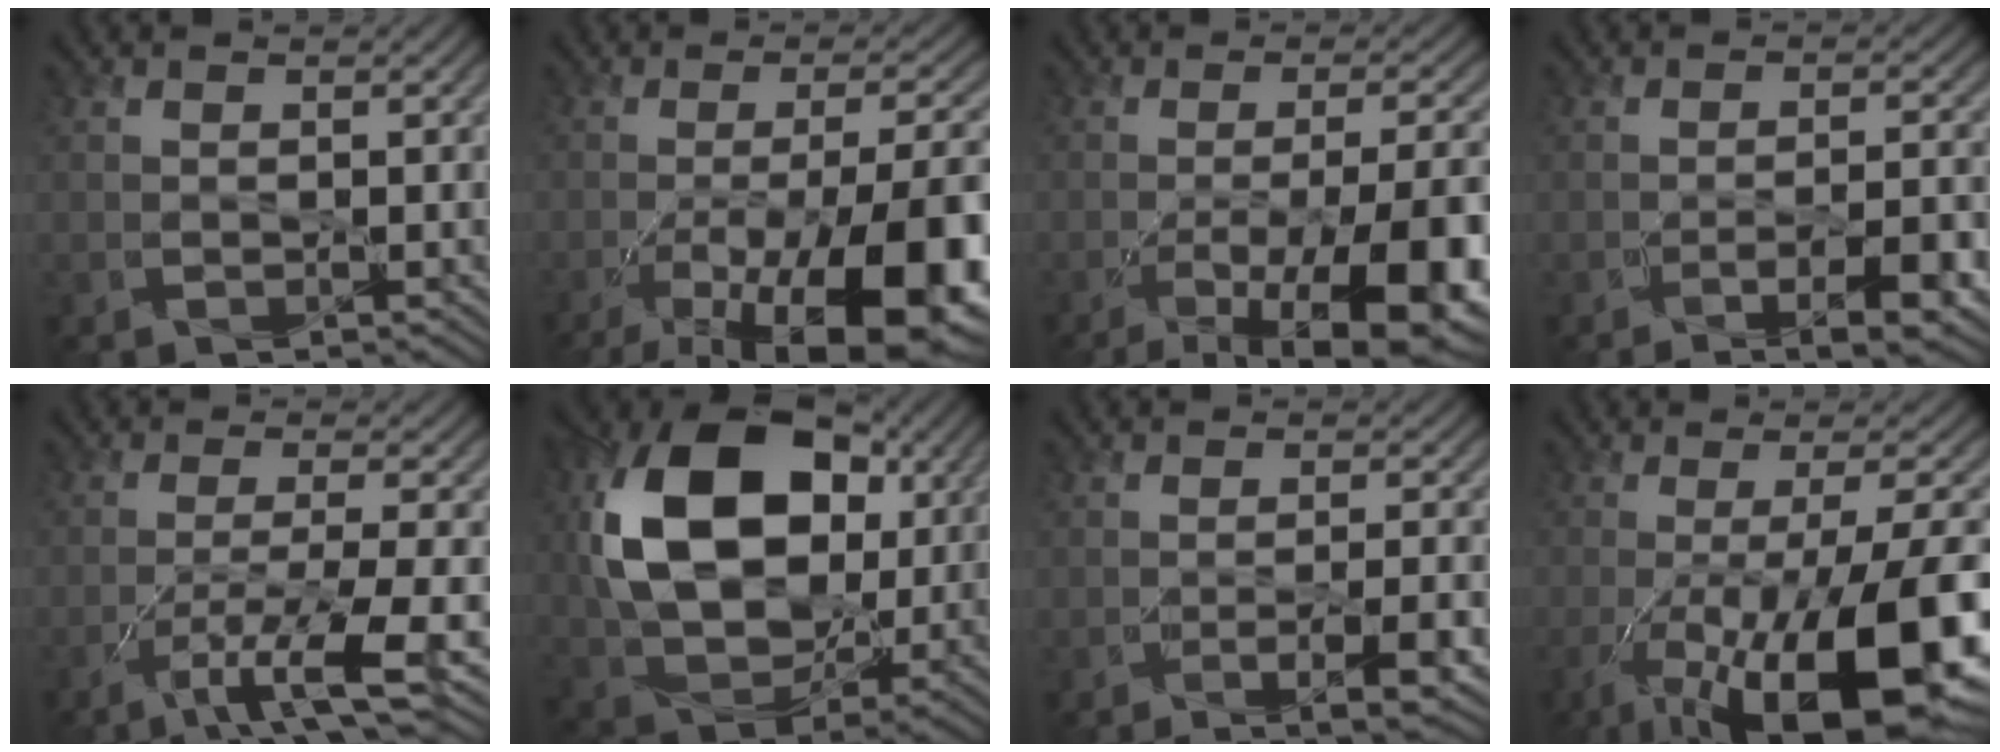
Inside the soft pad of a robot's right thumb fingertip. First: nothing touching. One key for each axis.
{"total": 17.9, "fx": -8.4, "fy": 5.9, "fz": 14.6, "tx": -0.210, "ty": -0.010, "tz": -0.120}
{"total": 16.1, "fx": -7.5, "fy": 5.3, "fz": 13.2, "tx": -0.188, "ty": -0.013, "tz": -0.103}
{"total": 7.2, "fx": -3.7, "fy": 1.9, "fz": 5.9, "tx": -0.093, "ty": -0.010, "tz": -0.048}
{"total": 8.0, "fx": -3.6, "fy": 1.3, "fz": 7.0, "tx": -0.123, "ty": 0.000, "tz": -0.063}
{"total": 17.5, "fx": 3.6, "fy": 12.0, "fz": 12.2, "tx": -0.261, "ty": 0.014, "tz": 0.067}
{"total": 5.4, "fx": -2.6, "fy": 1.2, "fz": 4.6, "tx": -0.073, "ty": -0.003, "tz": -0.034}
{"total": 18.6, "fx": -7.3, "fy": 5.9, "fz": 16.0, "tx": -0.245, "ty": -0.020, "tz": -0.107}